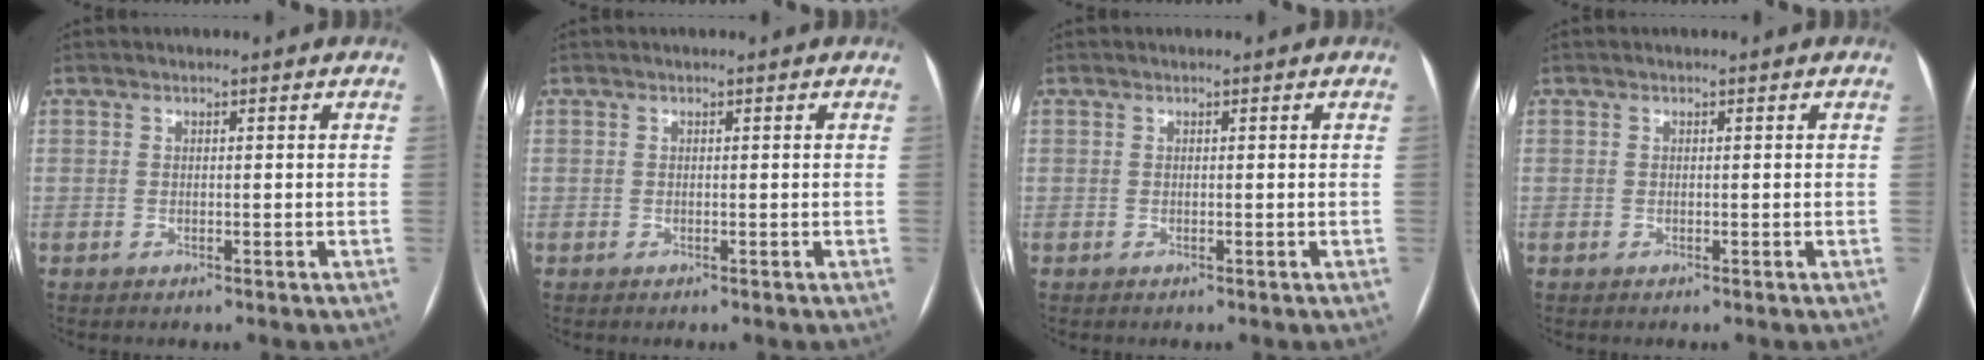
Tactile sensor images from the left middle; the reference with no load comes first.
{"total": 0.0}
{"total": 0.0}
{"total": 0.0}